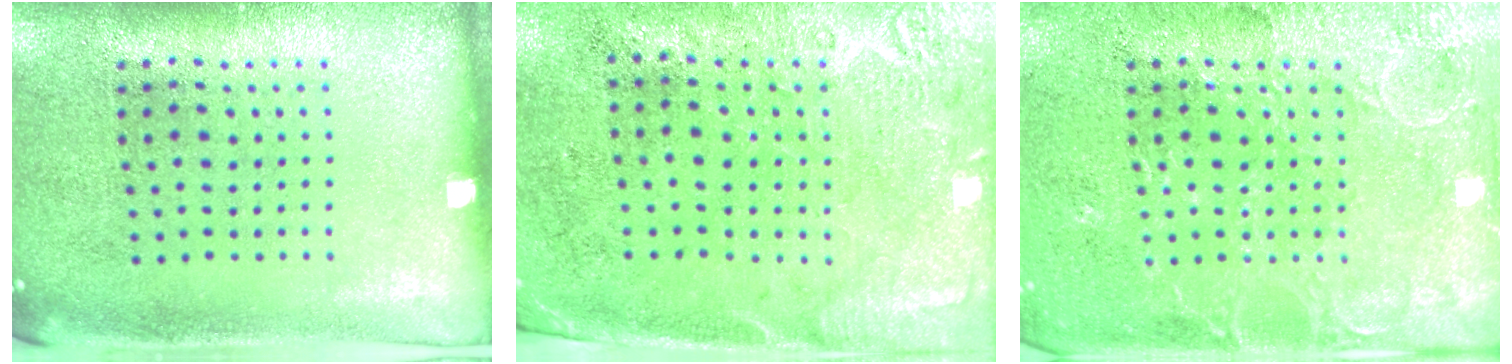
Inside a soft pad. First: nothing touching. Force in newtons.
{"total": 2.8, "press": 2.4, "slide": 1.4}
{"total": 4.2, "press": 4.1, "slide": 0.5}